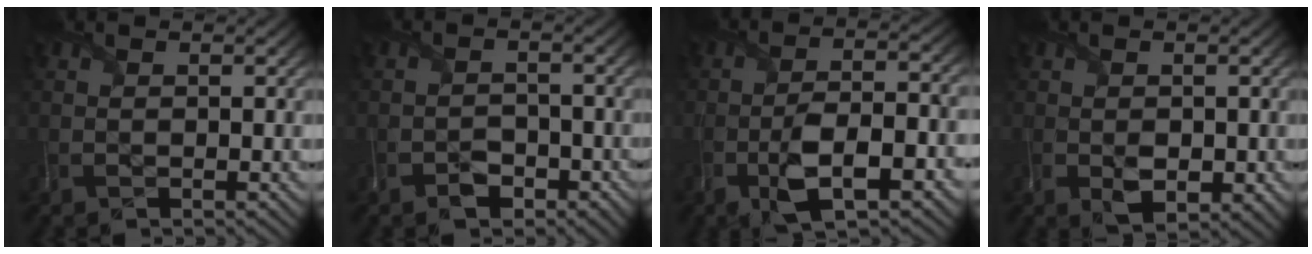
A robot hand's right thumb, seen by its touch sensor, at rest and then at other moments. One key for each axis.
{"total": 2.9, "fx": -1.9, "fy": 1.8, "fz": 1.1, "tx": -0.018, "ty": -0.004, "tz": -0.036}
{"total": 9.0, "fx": -3.6, "fy": 3.3, "fz": 7.6, "tx": -0.140, "ty": -0.003, "tz": -0.068}
{"total": 3.3, "fx": -0.7, "fy": 2.1, "fz": 2.4, "tx": -0.051, "ty": -0.018, "tz": -0.006}